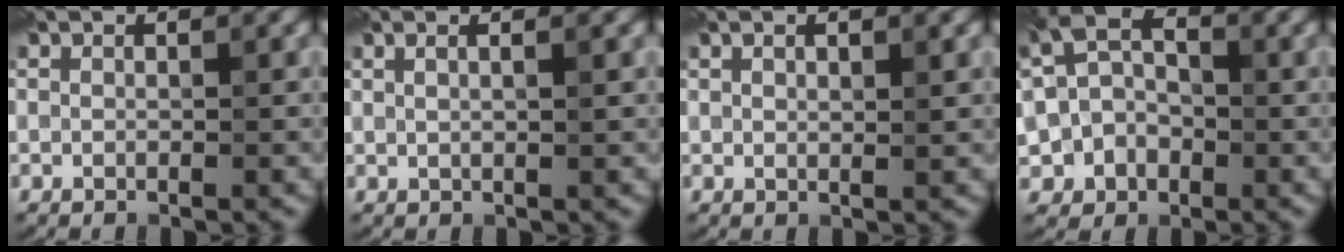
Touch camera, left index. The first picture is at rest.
{"total": 3.6, "force": [1.5, 1.7, 2.8], "torque": [-0.015, 0.022, -0.014]}
{"total": 2.0, "force": [0.7, 0.5, 1.8], "torque": [-0.022, 0.001, 0.010]}
{"total": 5.9, "force": [-0.6, 4.7, 3.6], "torque": [-0.078, 0.003, -0.012]}